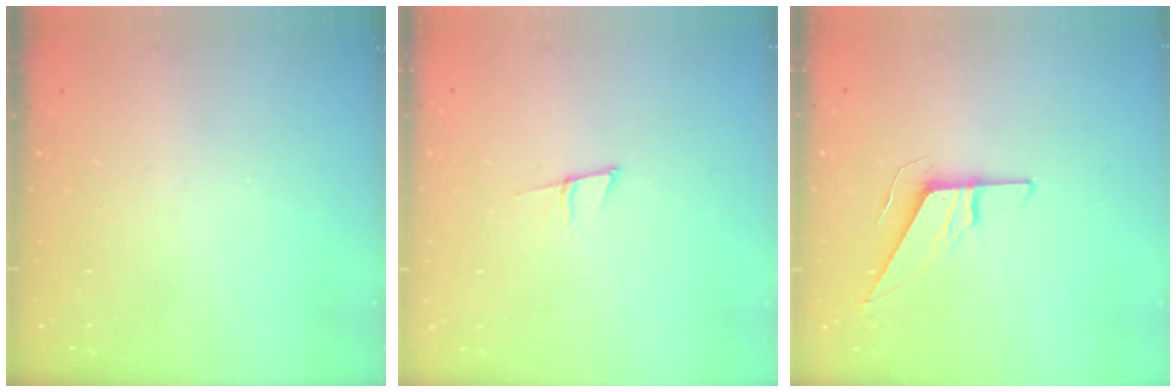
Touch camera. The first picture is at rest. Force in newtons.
{"total": 5.6, "press": 5.0, "slide": 2.6}
{"total": 9.2, "press": 9.1, "slide": 0.9}